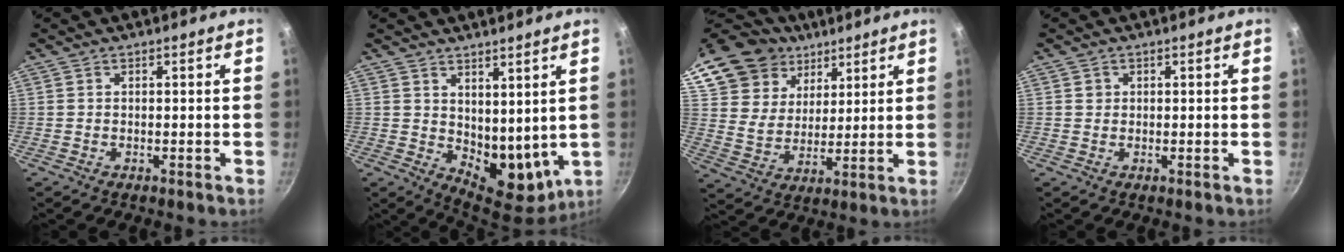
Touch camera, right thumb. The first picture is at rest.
{"total": 10.7, "force": [4.0, 6.3, 7.7], "torque": [-0.081, -0.046, 0.081]}
{"total": 18.6, "force": [12.0, 13.0, 5.7], "torque": [-0.111, -0.018, 0.225]}
{"total": 1.0, "force": [0.3, 0.9, 0.2], "torque": [0.001, 0.003, 0.003]}